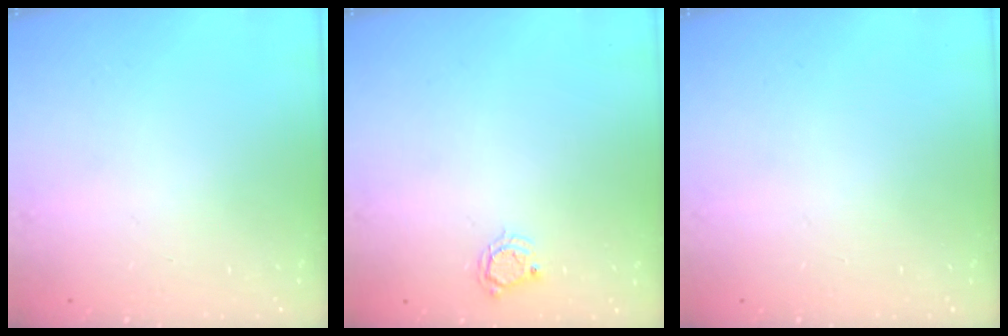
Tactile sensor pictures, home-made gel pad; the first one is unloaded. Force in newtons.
{"total": 3.8, "press": 3.8, "slide": 0.4}
{"total": 0.0}